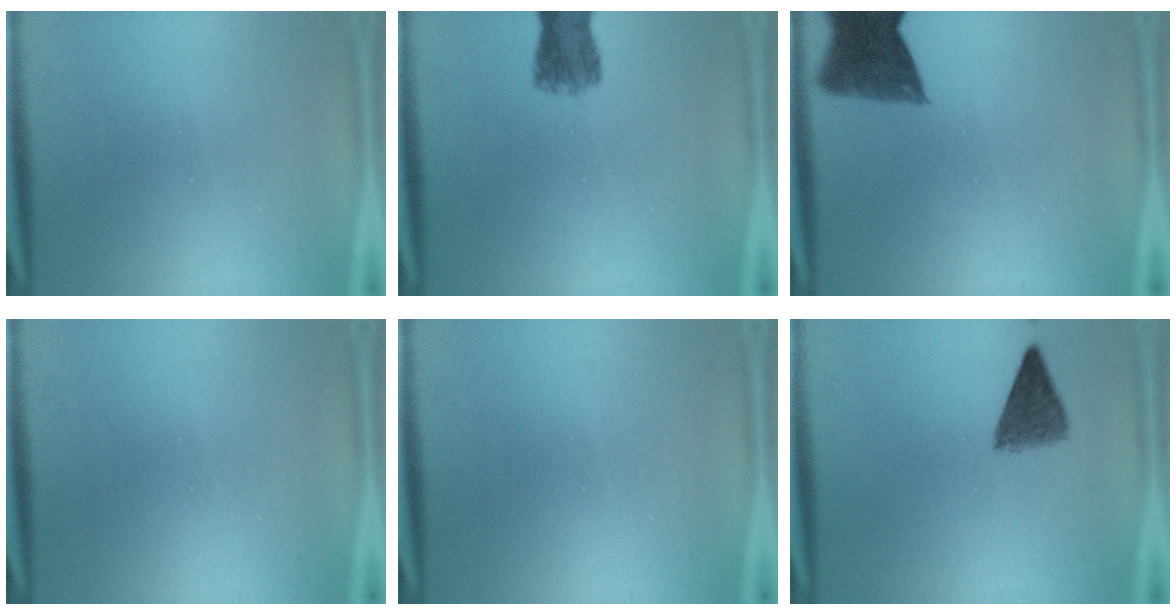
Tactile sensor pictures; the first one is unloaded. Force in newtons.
{"total": 4.6}
{"total": 8.2}
{"total": 0.0}
{"total": 0.0}
{"total": 5.0}